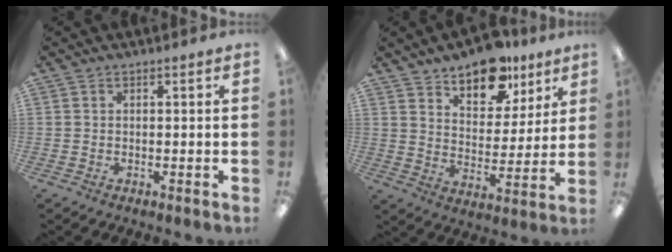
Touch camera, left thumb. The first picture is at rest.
{"total": 13.4, "force": [10.6, 6.7, 4.9], "torque": [-0.062, -0.069, 0.192]}